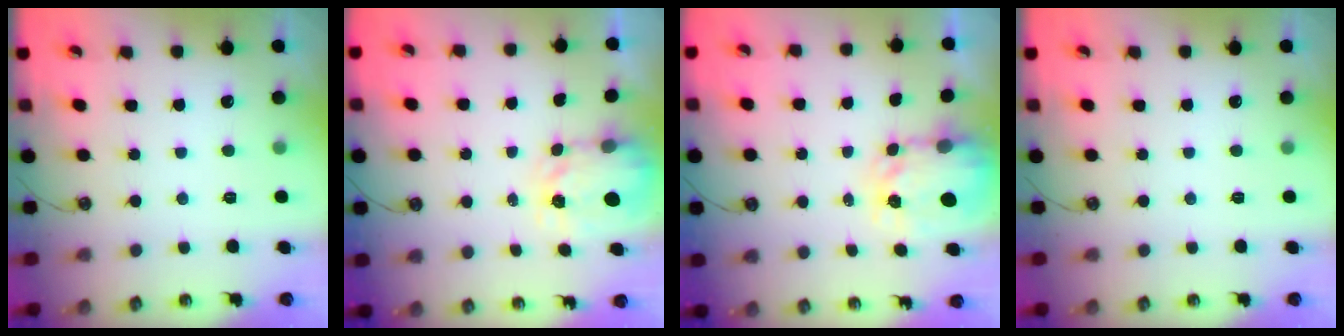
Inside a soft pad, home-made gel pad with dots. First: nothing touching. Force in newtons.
{"total": 3.4, "press": 3.4, "slide": 0.3}
{"total": 4.6, "press": 4.5, "slide": 0.4}
{"total": 0.0}